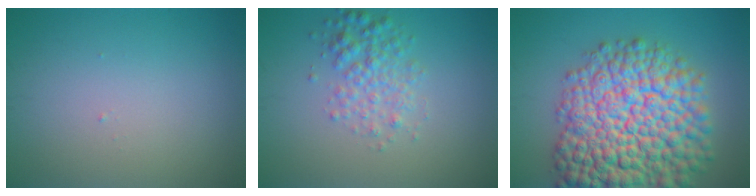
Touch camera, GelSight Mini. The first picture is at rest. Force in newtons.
{"total": 3.0, "press": 3.0, "slide": 0.1}
{"total": 15.3, "press": 15.3, "slide": 0.7}